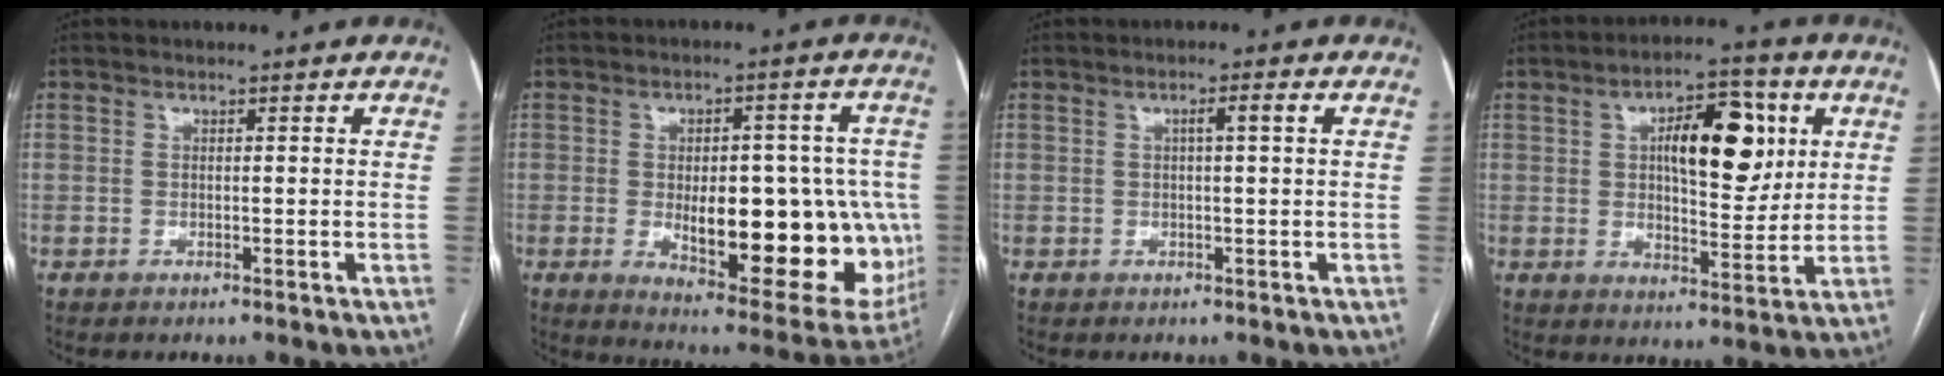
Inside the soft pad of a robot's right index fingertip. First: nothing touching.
{"total": 21.2, "force": [-3.2, 8.2, 19.3], "torque": [-0.193, 0.012, -0.012]}
{"total": 2.0, "force": [0.4, -0.2, 1.9], "torque": [-0.033, 0.003, 0.008]}
{"total": 12.5, "force": [3.7, 4.9, 10.9], "torque": [-0.165, 0.019, 0.058]}